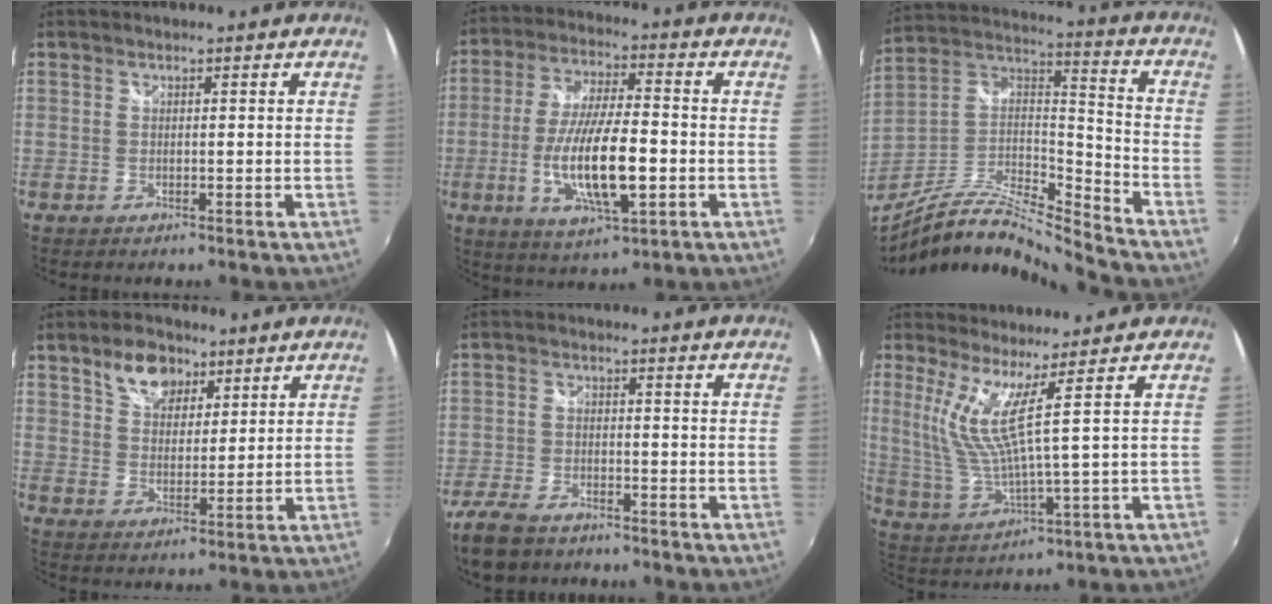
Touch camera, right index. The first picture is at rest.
{"total": 14.8, "force": [-3.5, 3.9, 13.8], "torque": [-0.271, -0.013, -0.060]}
{"total": 16.6, "force": [-14.5, 0.9, 7.9], "torque": [-0.146, -0.007, -0.275]}
{"total": 8.2, "force": [5.0, 5.0, 4.1], "torque": [-0.069, 0.018, 0.089]}
{"total": 9.0, "force": [-7.1, 4.1, 3.7], "torque": [-0.110, -0.014, -0.133]}
{"total": 7.1, "force": [3.8, -0.9, 6.0], "torque": [-0.119, -0.011, 0.085]}